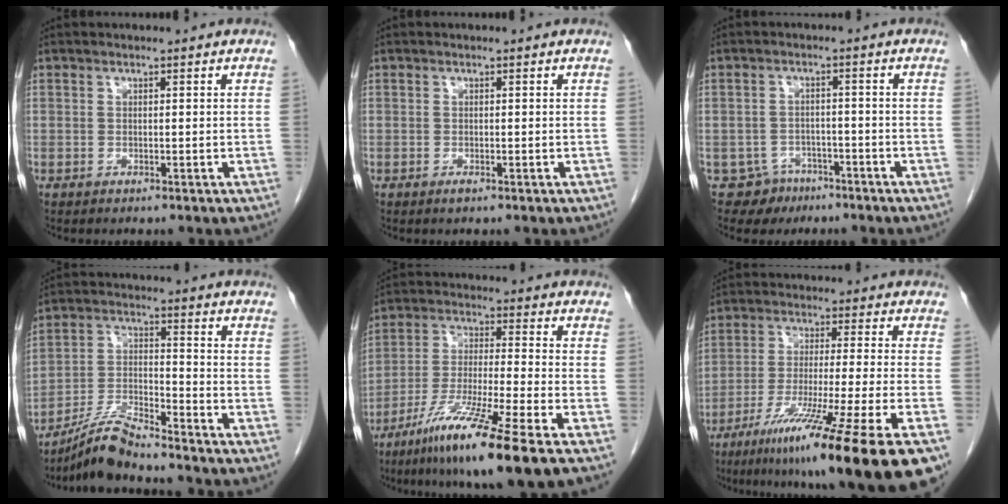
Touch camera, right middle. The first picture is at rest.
{"total": 0.6, "force": [-0.4, 0.1, 0.4], "torque": [-0.007, 0.000, -0.005]}
{"total": 4.0, "force": [-2.7, 3.0, -0.1], "torque": [0.002, 0.010, -0.037]}
{"total": 7.8, "force": [-7.2, 0.1, 3.1], "torque": [-0.065, -0.010, -0.135]}
{"total": 14.6, "force": [-9.4, -1.2, 11.2], "torque": [-0.222, -0.055, -0.171]}
{"total": 19.2, "force": [-11.8, -1.5, 15.1], "torque": [-0.209, -0.055, -0.193]}